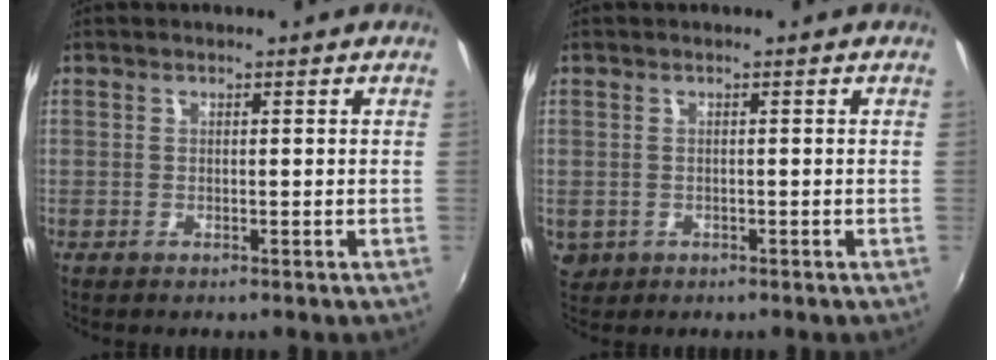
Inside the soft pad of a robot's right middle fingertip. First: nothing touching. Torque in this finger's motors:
{"motor_torque": [0.10, -0.20, 0.03, 0.01]}